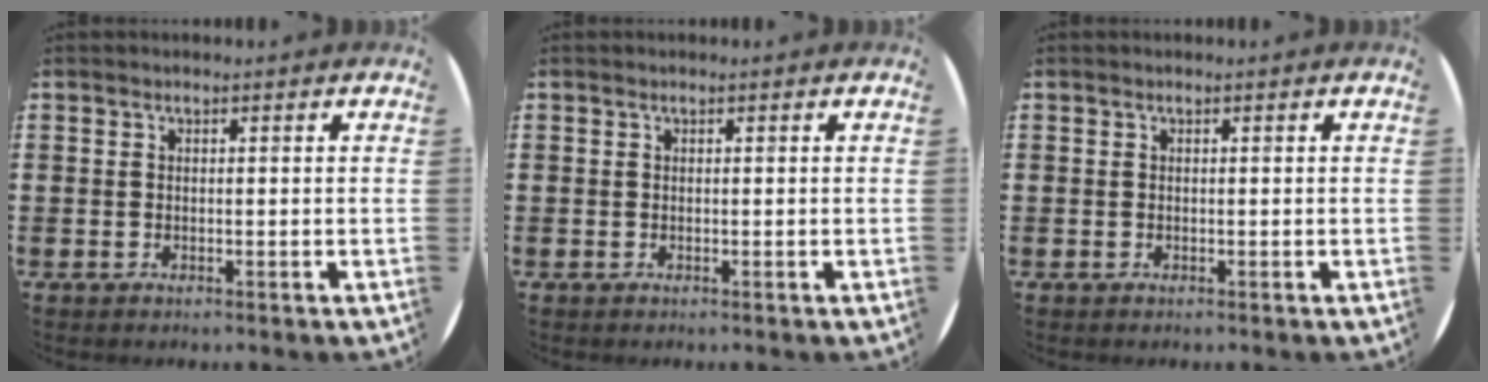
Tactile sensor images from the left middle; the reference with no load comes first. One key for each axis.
{"total": 0.0}
{"total": 0.0}